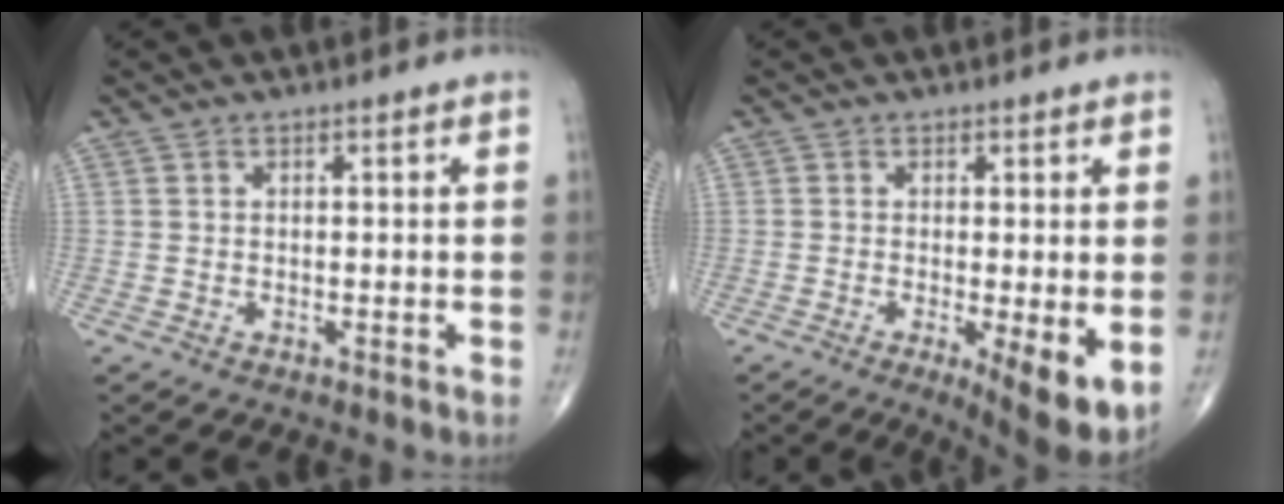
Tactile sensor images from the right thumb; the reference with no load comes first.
{"total": 8.0, "force": [-1.7, 2.0, 7.6], "torque": [-0.113, -0.024, -0.024]}